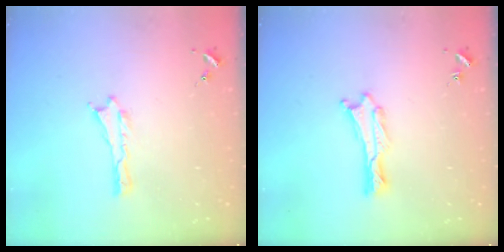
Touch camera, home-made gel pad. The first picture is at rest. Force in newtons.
{"total": 0.8, "press": 0.7, "slide": 0.2}